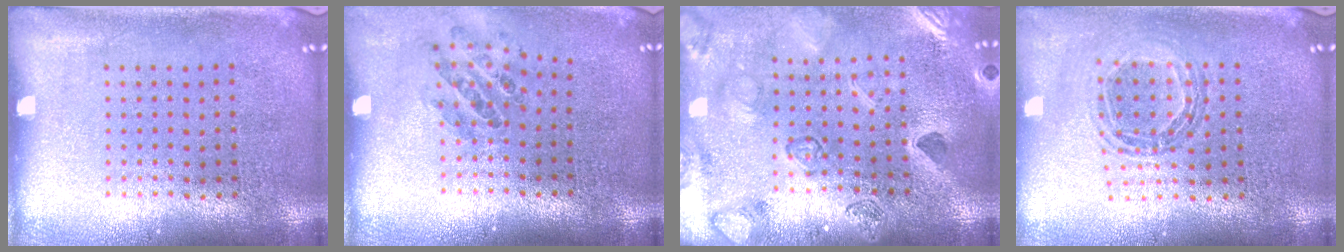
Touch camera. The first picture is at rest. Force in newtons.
{"total": 0.9, "press": 0.9, "slide": 0.1}
{"total": 2.1, "press": 2.1, "slide": 0.3}
{"total": 0.9, "press": 0.9, "slide": 0.2}